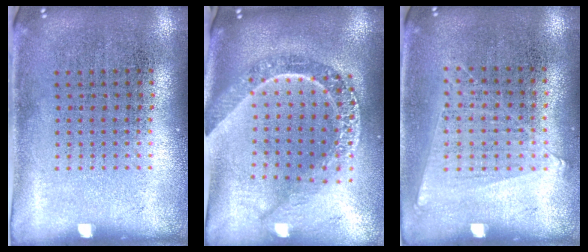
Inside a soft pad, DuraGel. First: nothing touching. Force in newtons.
{"total": 2.5, "press": 2.1, "slide": 1.4}
{"total": 1.1, "press": 1.0, "slide": 0.4}